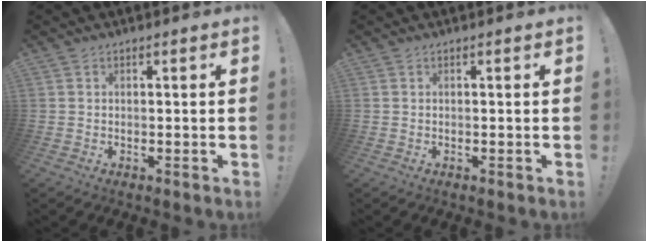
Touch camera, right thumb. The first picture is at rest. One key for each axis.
{"total": 0.0}